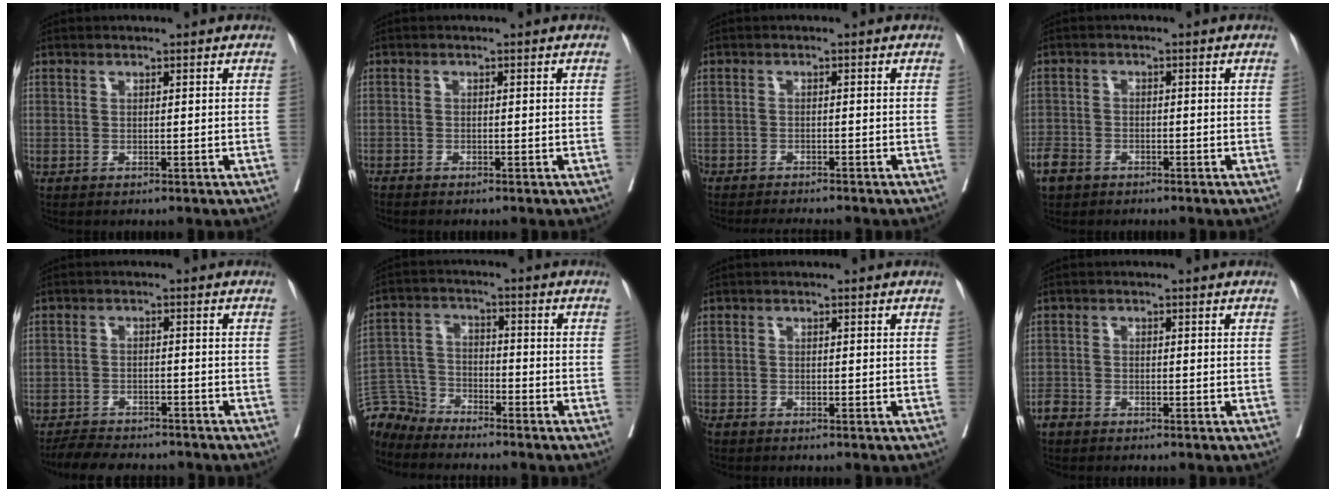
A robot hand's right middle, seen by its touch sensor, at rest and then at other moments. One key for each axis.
{"total": 1.0, "fx": -0.9, "fy": -0.3, "fz": 0.3, "tx": -0.009, "ty": -0.002, "tz": -0.021}
{"total": 7.4, "fx": -6.7, "fy": 0.8, "fz": 2.9, "tx": -0.036, "ty": -0.012, "tz": -0.097}
{"total": 3.7, "fx": -2.7, "fy": 2.1, "fz": 1.2, "tx": -0.030, "ty": -0.001, "tz": -0.050}
{"total": 8.4, "fx": -7.8, "fy": 1.7, "fz": 2.8, "tx": -0.038, "ty": -0.008, "tz": -0.118}
{"total": 6.2, "fx": -6.0, "fy": 1.0, "fz": -1.1, "tx": 0.019, "ty": 0.008, "tz": -0.122}
{"total": 1.3, "fx": -1.2, "fy": 0.2, "fz": 0.3, "tx": -0.009, "ty": -0.004, "tz": -0.025}
{"total": 1.8, "fx": -1.5, "fy": 0.8, "fz": 0.4, "tx": -0.014, "ty": 0.000, "tz": -0.029}